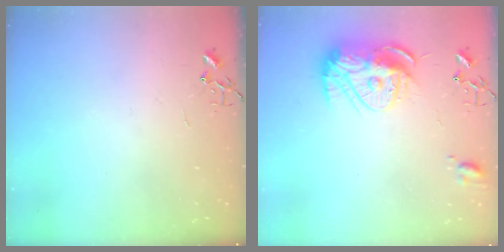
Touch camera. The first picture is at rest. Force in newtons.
{"total": 14.3, "press": 14.2, "slide": 1.2}